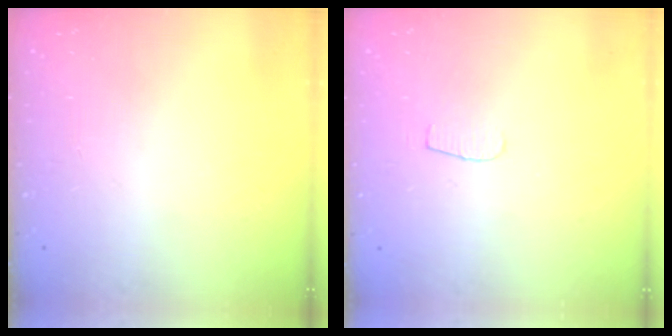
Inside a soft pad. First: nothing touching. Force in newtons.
{"total": 4.0, "press": 4.0, "slide": 0.4}